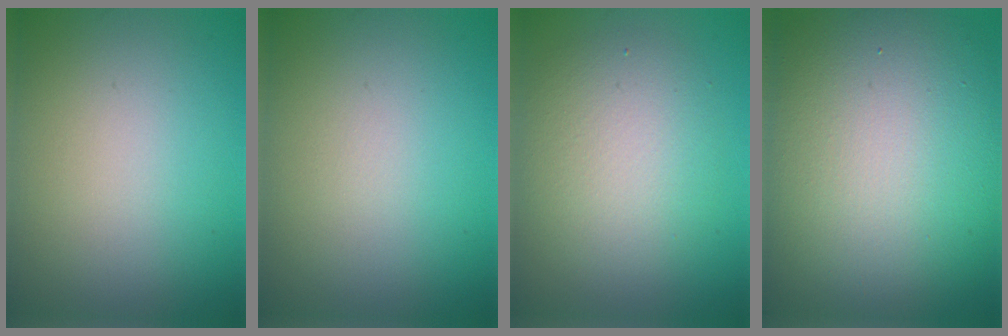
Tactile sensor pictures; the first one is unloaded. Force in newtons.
{"total": 0.0}
{"total": 4.7, "press": 4.7, "slide": 0.4}
{"total": 15.2, "press": 15.2, "slide": 1.1}